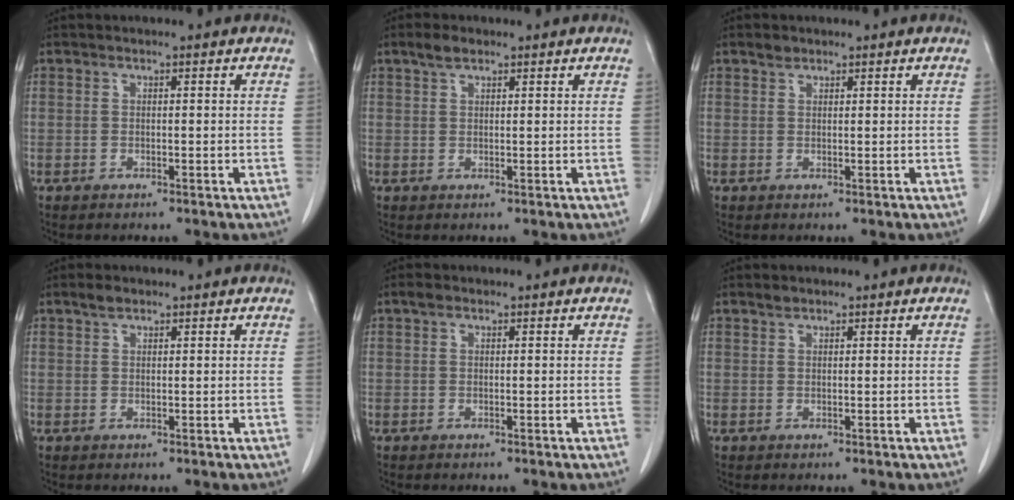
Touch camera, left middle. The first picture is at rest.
{"total": 2.2, "force": [1.6, 0.9, 1.2], "torque": [-0.029, 0.007, 0.031]}
{"total": 1.1, "force": [0.9, 0.6, 0.3], "torque": [-0.008, 0.001, 0.016]}
{"total": 1.5, "force": [1.1, 0.6, 0.7], "torque": [-0.018, 0.004, 0.022]}
{"total": 0.9, "force": [0.6, 0.5, 0.4], "torque": [-0.011, 0.010, 0.009]}
{"total": 0.8, "force": [0.7, 0.3, 0.2], "torque": [-0.008, 0.001, 0.014]}